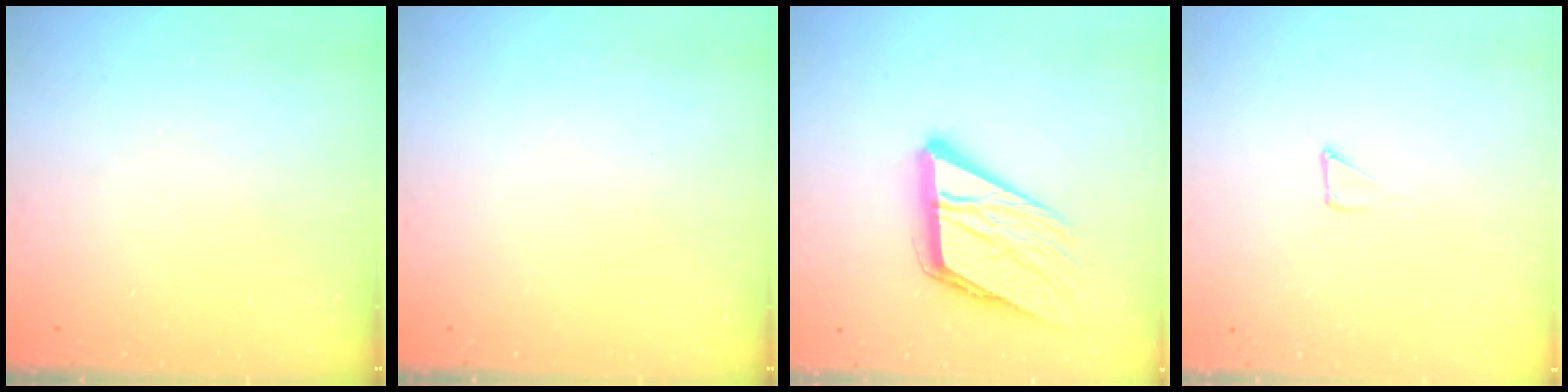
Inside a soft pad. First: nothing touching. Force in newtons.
{"total": 0.0}
{"total": 17.7, "press": 17.6, "slide": 2.1}
{"total": 1.3, "press": 1.3, "slide": 0.0}